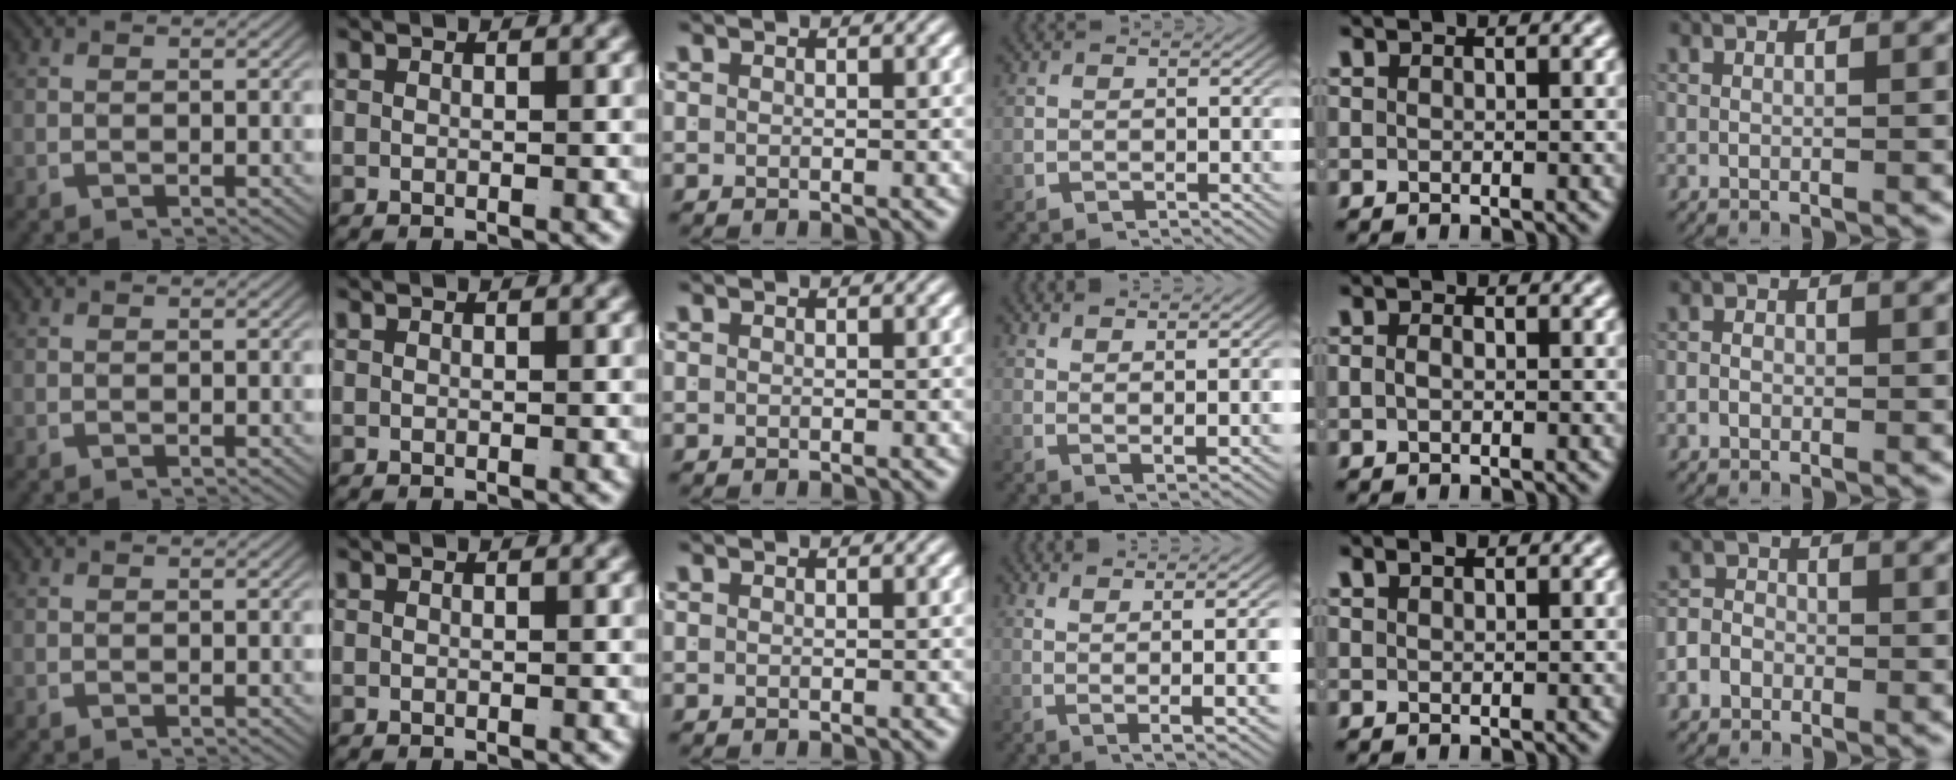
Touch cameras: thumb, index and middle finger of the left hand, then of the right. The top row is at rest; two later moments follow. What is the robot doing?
{"motion": "lift_and_place", "object": "coat"}